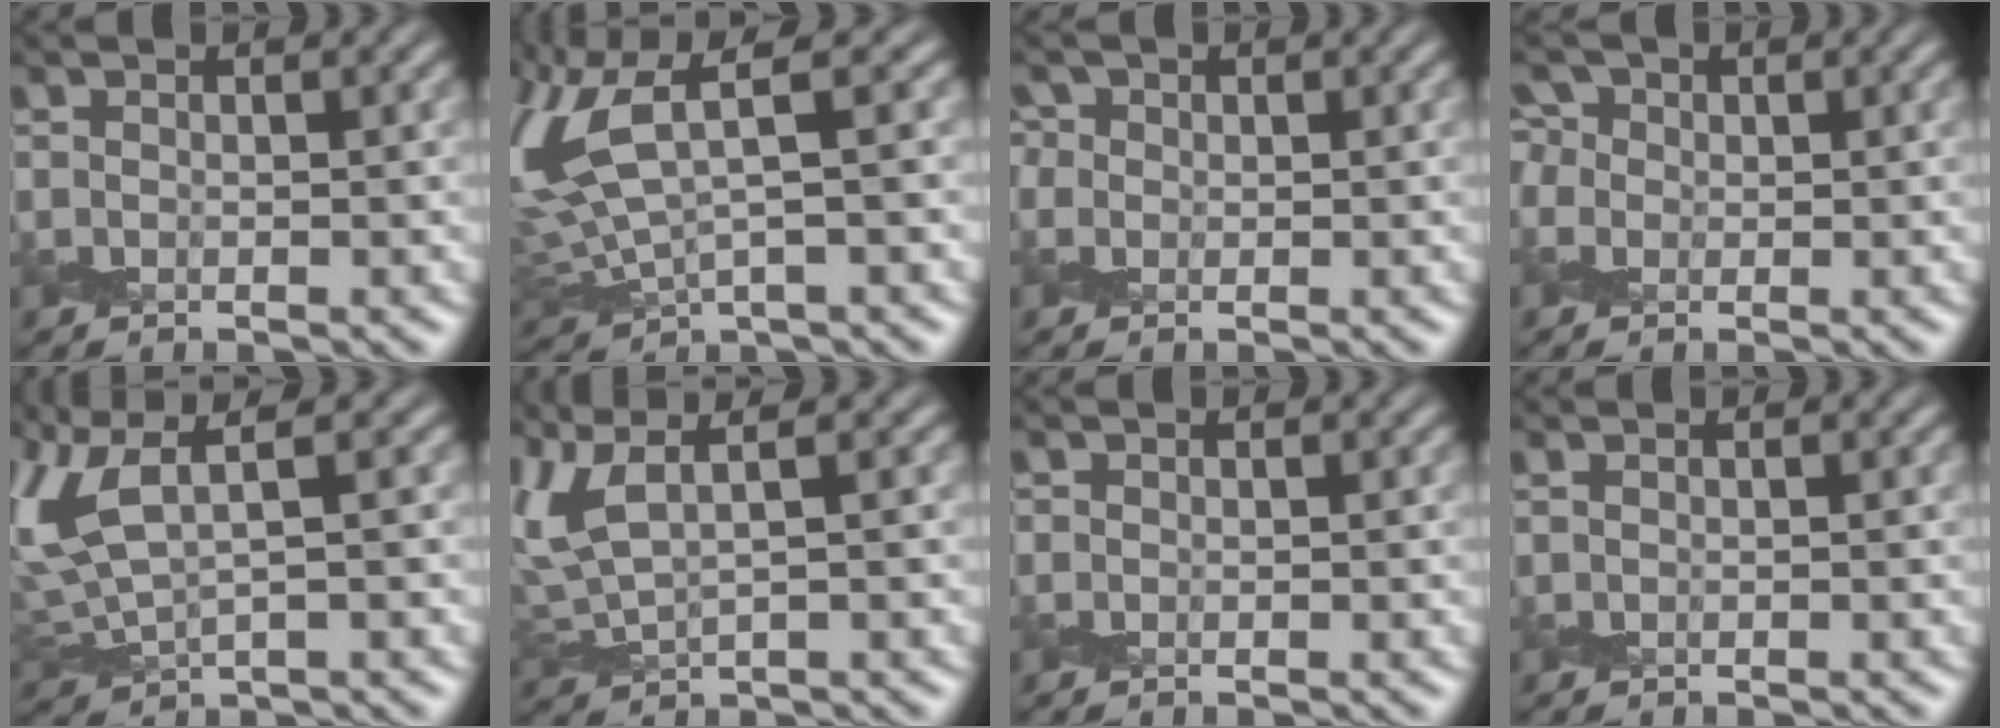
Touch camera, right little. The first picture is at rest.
{"total": 7.4, "force": [1.8, 2.8, 6.6], "torque": [-0.173, 0.004, 0.039]}
{"total": 2.1, "force": [0.7, 1.7, 1.0], "torque": [-0.027, 0.012, -0.004]}
{"total": 3.4, "force": [1.1, 2.7, 1.8], "torque": [-0.059, 0.016, 0.004]}
{"total": 5.6, "force": [2.1, 2.0, 4.8], "torque": [-0.129, 0.010, 0.044]}
{"total": 3.6, "force": [1.6, 1.0, 3.1], "torque": [-0.091, 0.009, 0.036]}
{"total": 0.0}
{"total": 0.0}